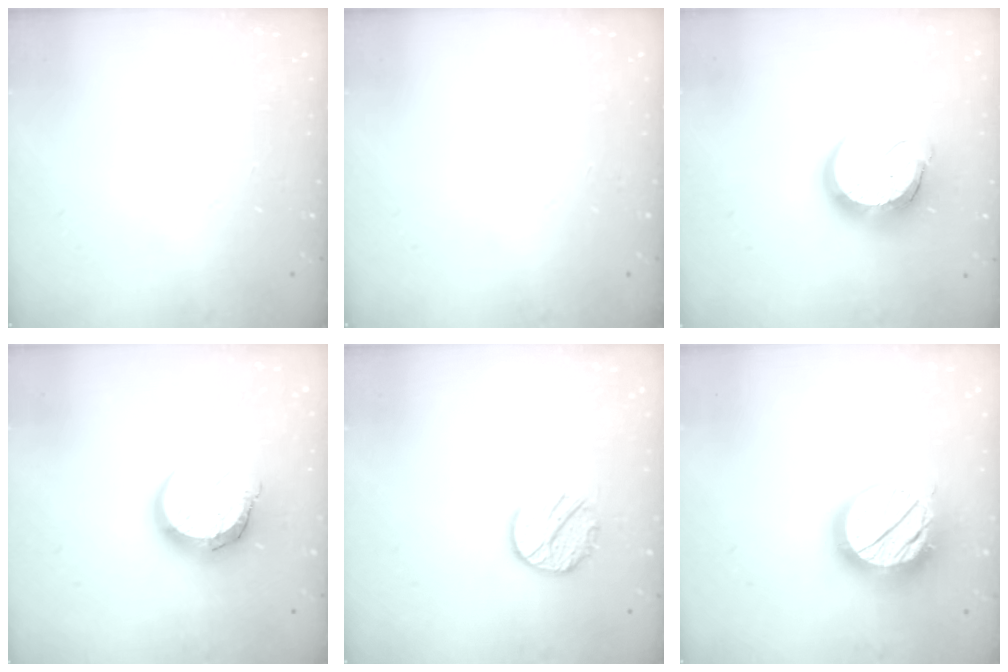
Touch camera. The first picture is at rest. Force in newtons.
{"total": 0.0}
{"total": 13.7, "press": 13.6, "slide": 1.1}
{"total": 12.3, "press": 12.3, "slide": 0.9}
{"total": 10.1, "press": 10.1, "slide": 0.5}
{"total": 19.0, "press": 18.9, "slide": 1.5}